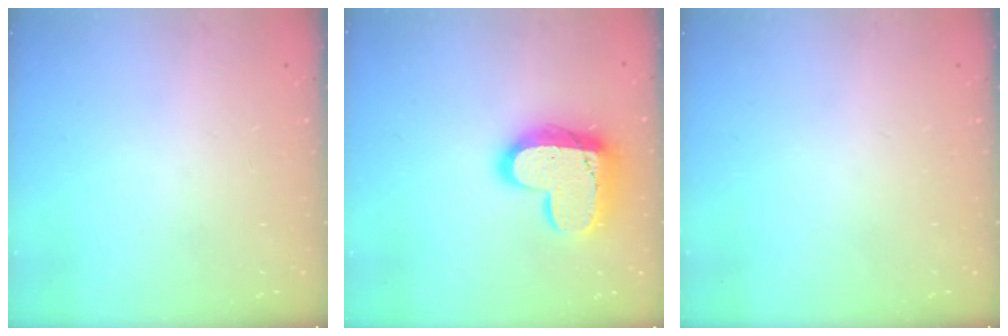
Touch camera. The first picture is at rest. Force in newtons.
{"total": 19.0, "press": 19.0, "slide": 1.5}
{"total": 0.0}